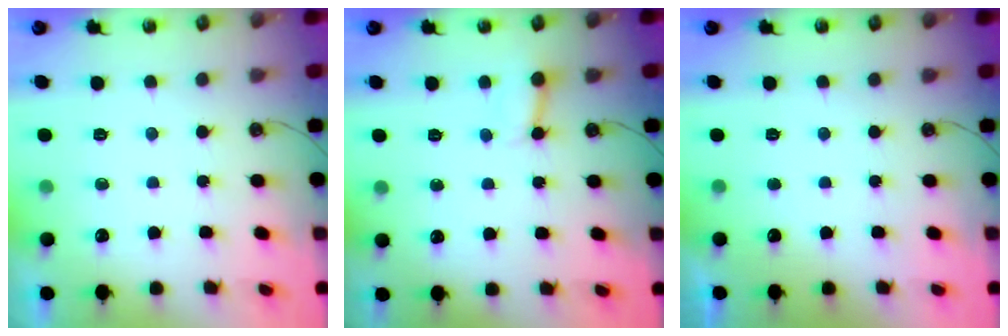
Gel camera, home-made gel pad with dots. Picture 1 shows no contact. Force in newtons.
{"total": 3.1, "press": 3.0, "slide": 0.4}
{"total": 0.0}